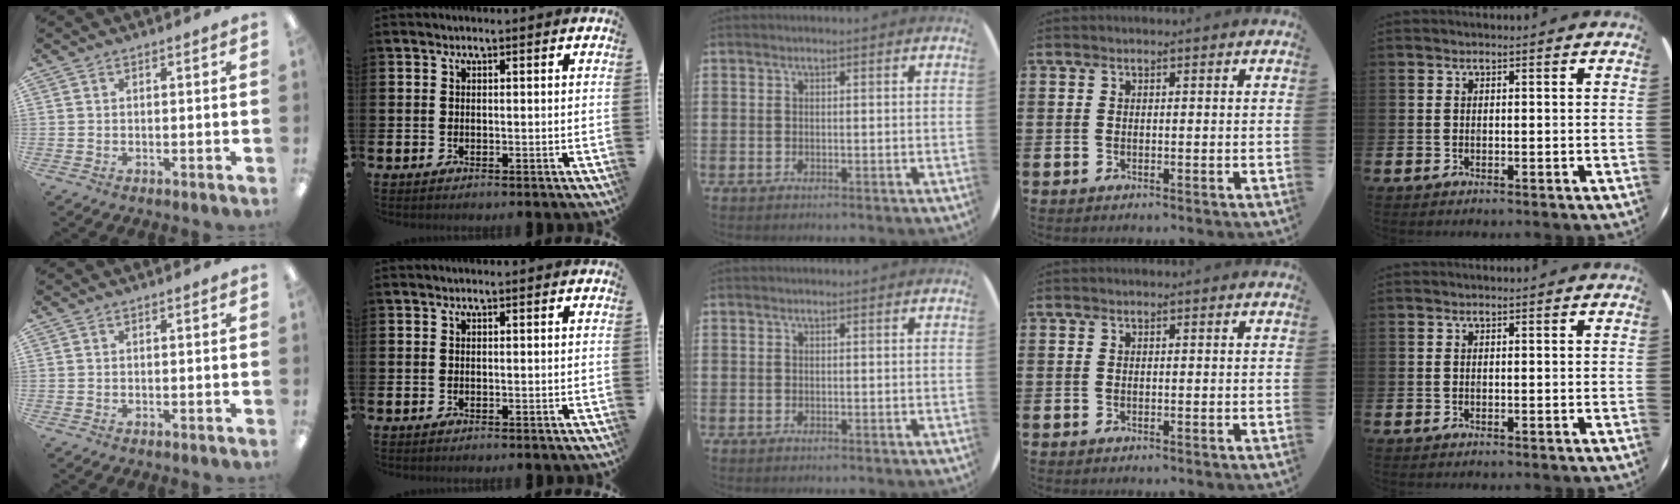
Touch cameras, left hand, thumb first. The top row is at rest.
{}